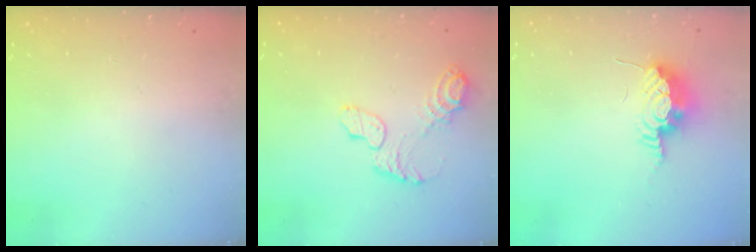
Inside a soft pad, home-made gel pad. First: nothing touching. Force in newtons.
{"total": 9.0, "press": 8.9, "slide": 0.6}
{"total": 9.2, "press": 8.9, "slide": 2.3}